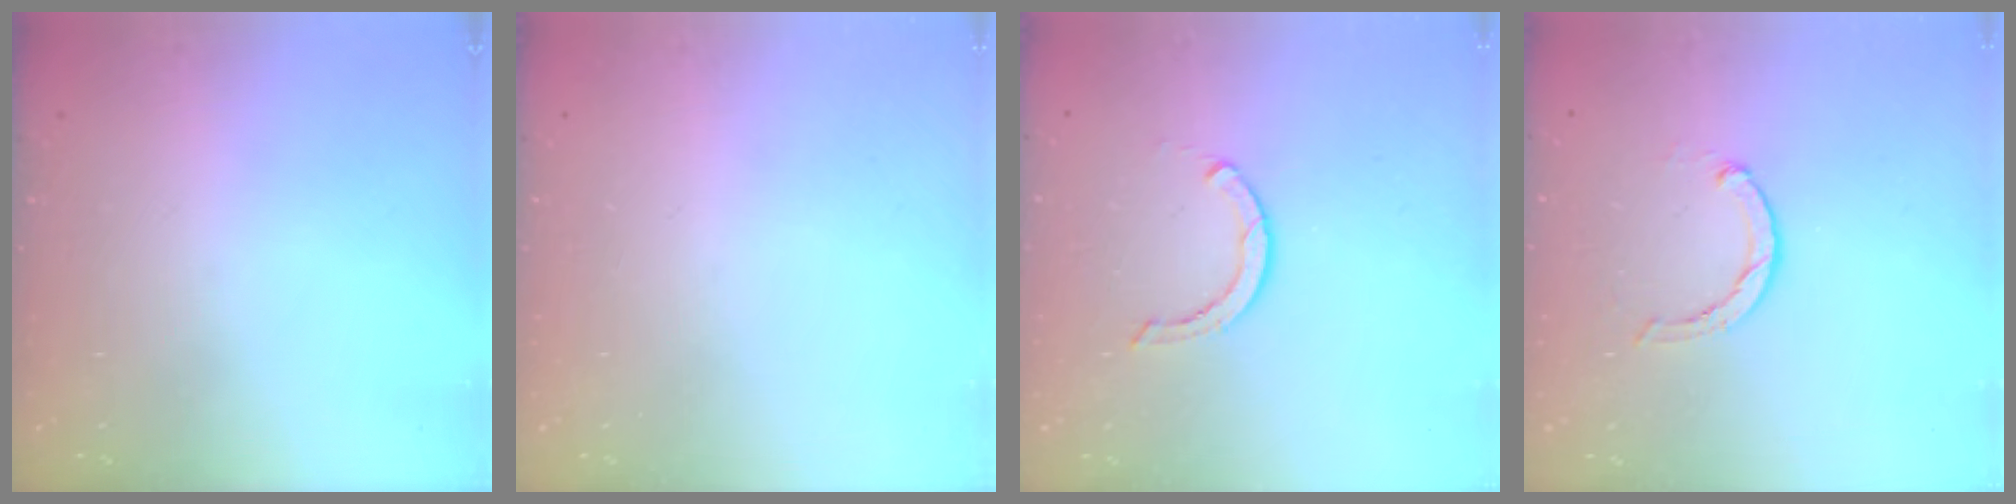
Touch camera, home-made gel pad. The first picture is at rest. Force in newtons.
{"total": 0.0}
{"total": 2.6, "press": 2.6, "slide": 0.1}
{"total": 1.7, "press": 1.6, "slide": 0.3}